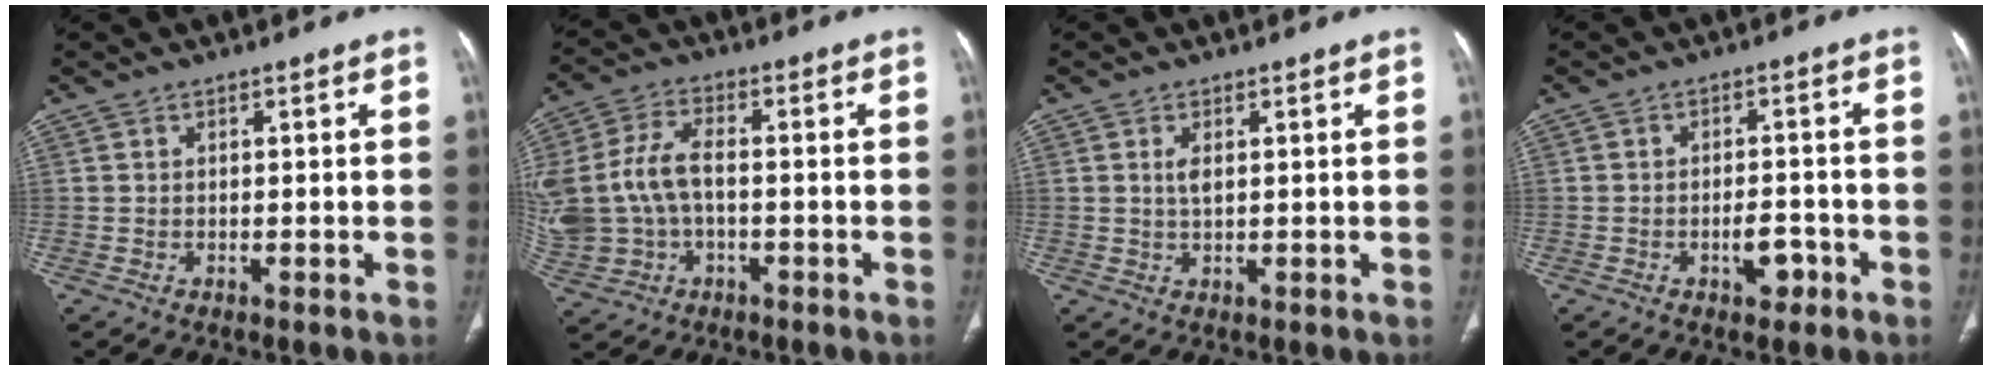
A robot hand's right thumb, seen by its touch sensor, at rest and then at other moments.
{"total": 13.1, "force": [-0.7, 8.5, 10.0], "torque": [-0.227, 0.022, -0.004]}
{"total": 2.0, "force": [0.6, 0.9, 1.7], "torque": [-0.035, -0.002, 0.013]}
{"total": 4.1, "force": [-2.1, 2.1, 2.8], "torque": [-0.029, 0.016, -0.029]}